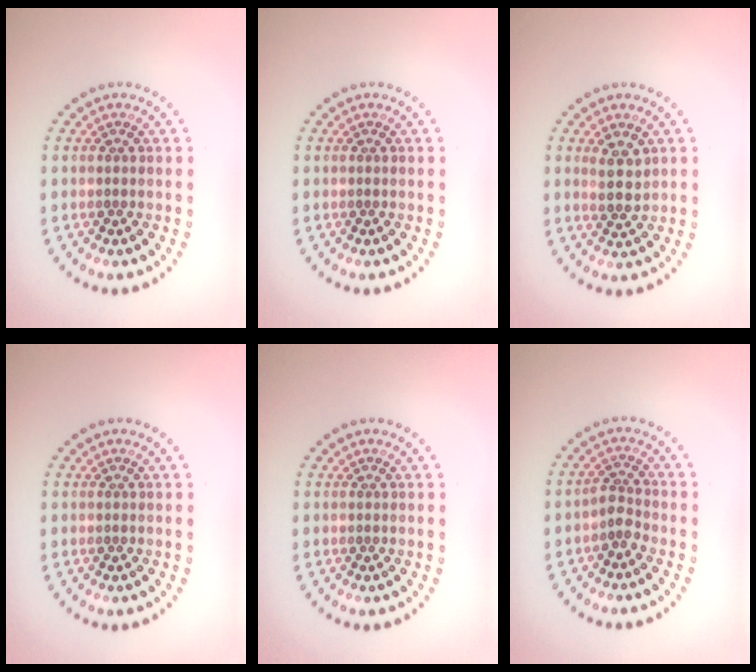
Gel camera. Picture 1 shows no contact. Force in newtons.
{"total": 0.0}
{"total": 2.1, "press": 2.0, "slide": 0.7}
{"total": 0.0}
{"total": 0.0}
{"total": 1.8, "press": 1.3, "slide": 1.3}